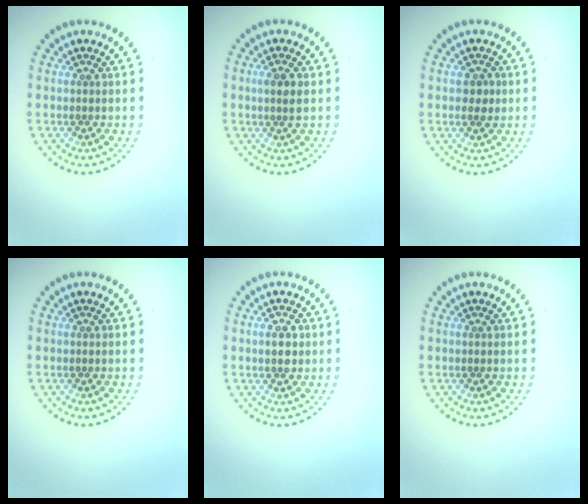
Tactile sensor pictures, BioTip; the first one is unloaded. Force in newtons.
{"total": 1.8, "press": 1.6, "slide": 0.7}
{"total": 1.5, "press": 1.5, "slide": 0.3}
{"total": 0.0}
{"total": 2.2, "press": 2.2, "slide": 0.1}
{"total": 0.0}